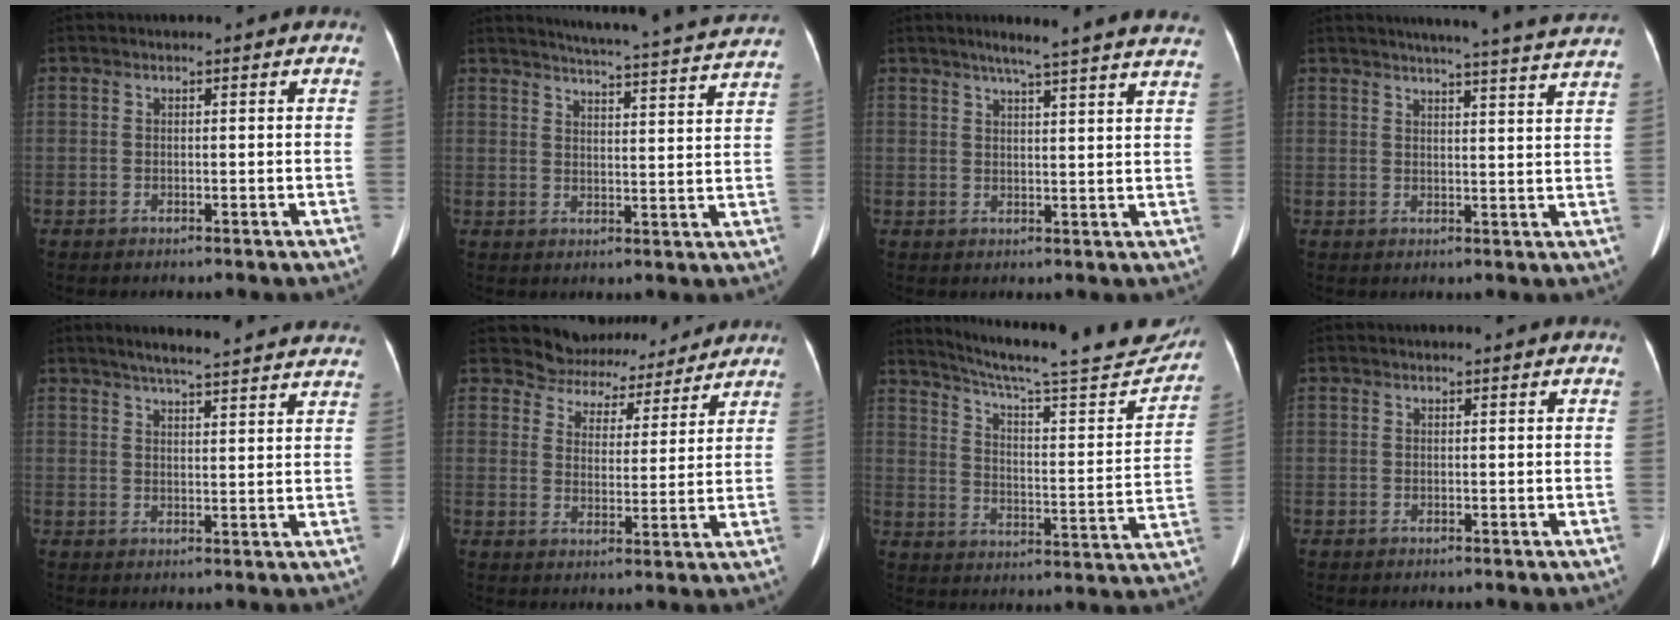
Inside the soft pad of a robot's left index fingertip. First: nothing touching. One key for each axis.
{"total": 18.8, "fx": 17.9, "fy": -0.5, "fz": 6.0, "tx": -0.095, "ty": -0.038, "tz": 0.213}
{"total": 16.5, "fx": 14.4, "fy": -0.1, "fz": 8.2, "tx": -0.114, "ty": -0.005, "tz": 0.169}
{"total": 16.7, "fx": 15.4, "fy": -0.9, "fz": 6.4, "tx": -0.096, "ty": -0.030, "tz": 0.175}
{"total": 19.5, "fx": 17.7, "fy": 1.7, "fz": 7.9, "tx": -0.109, "ty": 0.008, "tz": 0.217}
{"total": 10.1, "fx": 9.4, "fy": 3.6, "fz": -0.2, "tx": 0.012, "ty": 0.006, "tz": 0.119}
{"total": 25.9, "fx": 23.3, "fy": 2.7, "fz": 10.9, "tx": -0.169, "ty": -0.057, "tz": 0.301}
{"total": 0.6, "fx": 0.6, "fy": -0.1, "fz": 0.2, "tx": -0.008, "ty": 0.000, "tz": 0.009}